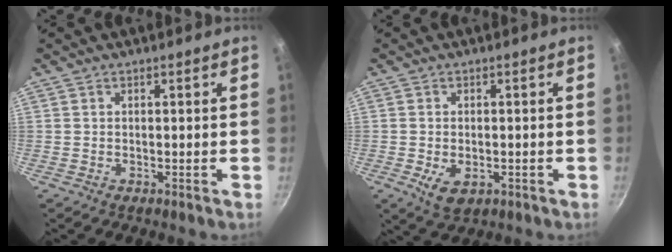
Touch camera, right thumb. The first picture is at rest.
{"total": 4.9, "force": [-1.4, 3.1, 3.6], "torque": [-0.057, -0.007, -0.017]}